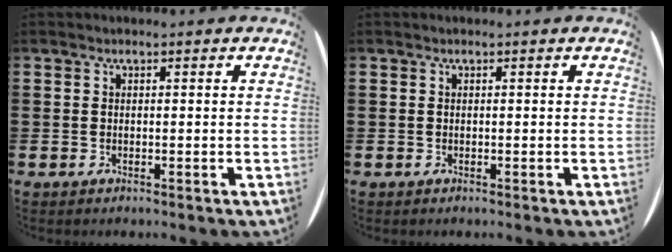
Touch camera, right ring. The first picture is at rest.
{"total": 0.0}